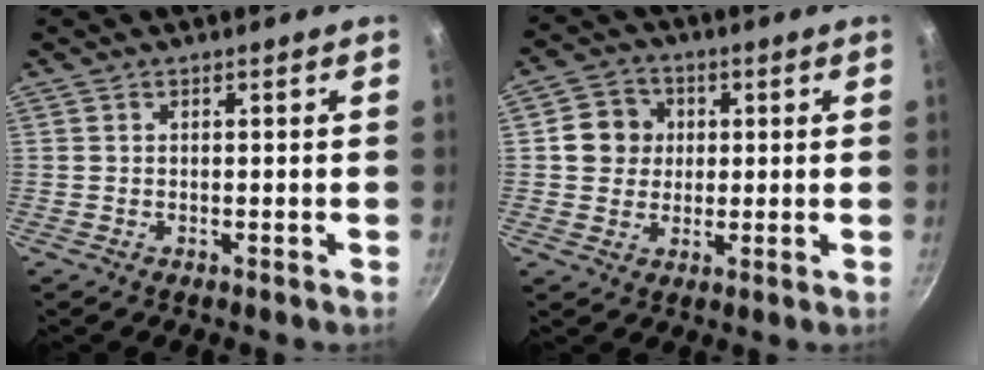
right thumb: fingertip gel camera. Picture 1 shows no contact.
{"total": 7.2, "force": [1.2, 6.6, 2.6], "torque": [-0.008, 0.007, 0.010]}